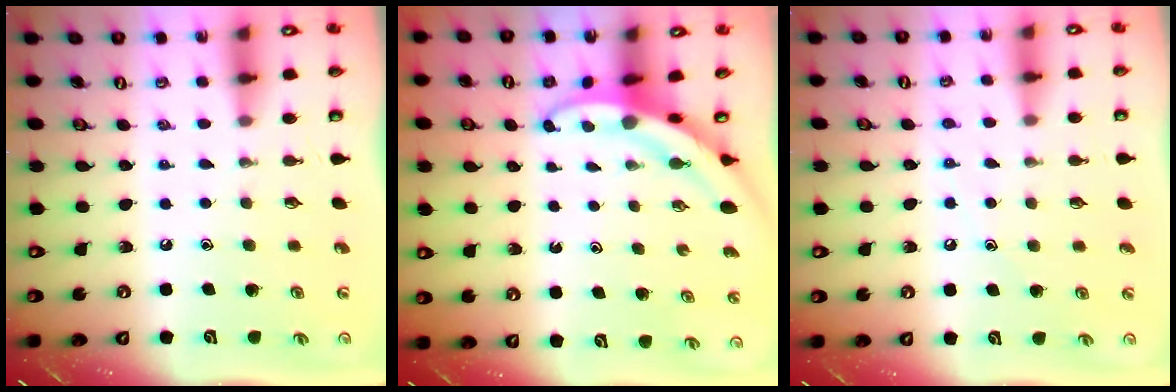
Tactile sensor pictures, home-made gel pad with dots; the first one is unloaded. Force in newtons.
{"total": 3.1, "press": 3.1, "slide": 0.3}
{"total": 5.3, "press": 5.2, "slide": 0.6}